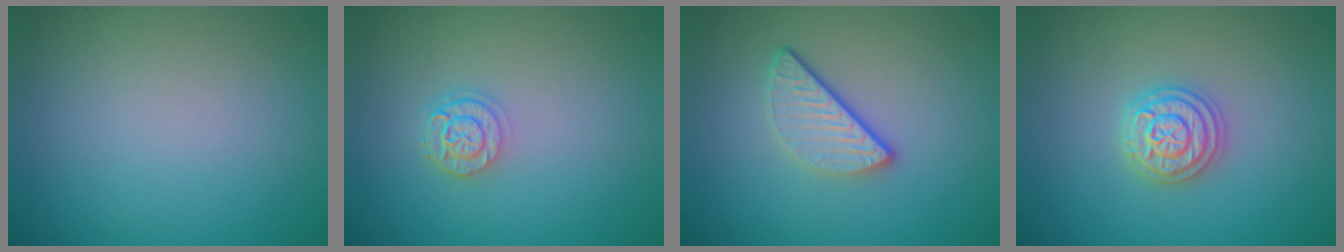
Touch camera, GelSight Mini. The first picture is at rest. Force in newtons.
{"total": 2.4, "press": 2.0, "slide": 1.3}
{"total": 3.2, "press": 2.5, "slide": 2.1}
{"total": 3.7, "press": 3.7, "slide": 0.5}